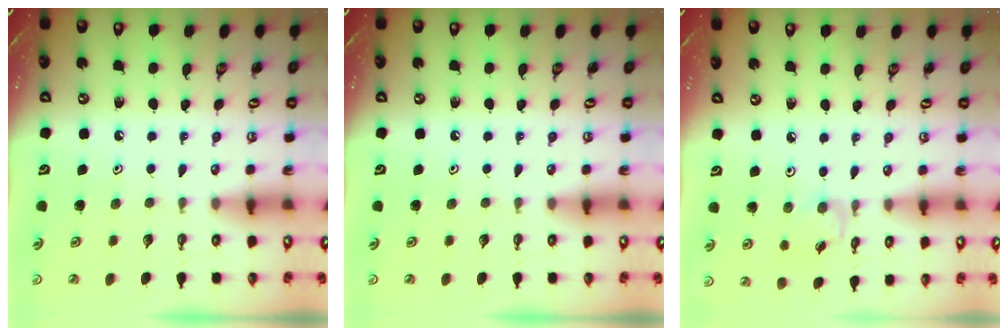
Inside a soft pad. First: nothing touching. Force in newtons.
{"total": 0.0}
{"total": 2.7, "press": 2.7, "slide": 0.5}